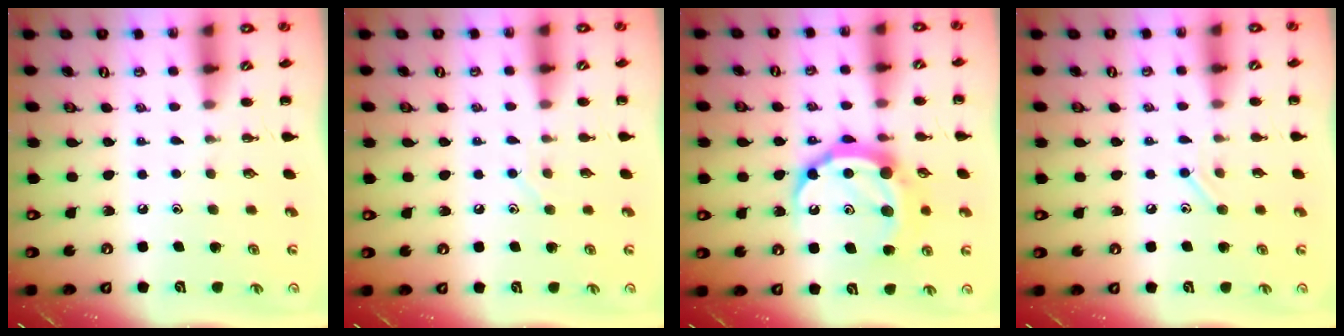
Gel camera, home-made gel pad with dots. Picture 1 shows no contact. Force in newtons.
{"total": 5.3, "press": 5.1, "slide": 1.1}
{"total": 15.0, "press": 14.9, "slide": 1.0}
{"total": 6.7, "press": 6.5, "slide": 1.6}